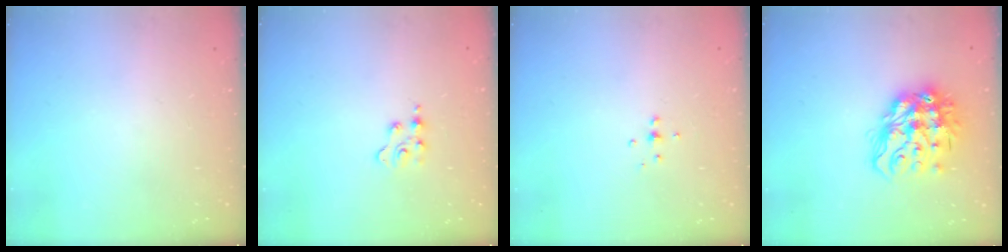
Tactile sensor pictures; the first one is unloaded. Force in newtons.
{"total": 2.6, "press": 2.5, "slide": 0.4}
{"total": 4.3, "press": 4.2, "slide": 0.7}
{"total": 16.2, "press": 16.1, "slide": 0.8}